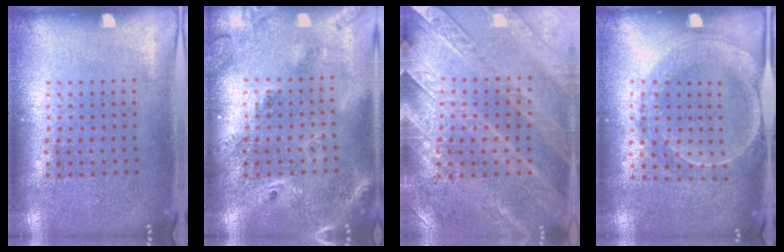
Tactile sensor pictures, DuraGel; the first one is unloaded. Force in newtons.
{"total": 2.0, "press": 1.7, "slide": 1.0}
{"total": 2.8, "press": 2.6, "slide": 0.9}
{"total": 1.8, "press": 1.7, "slide": 0.4}